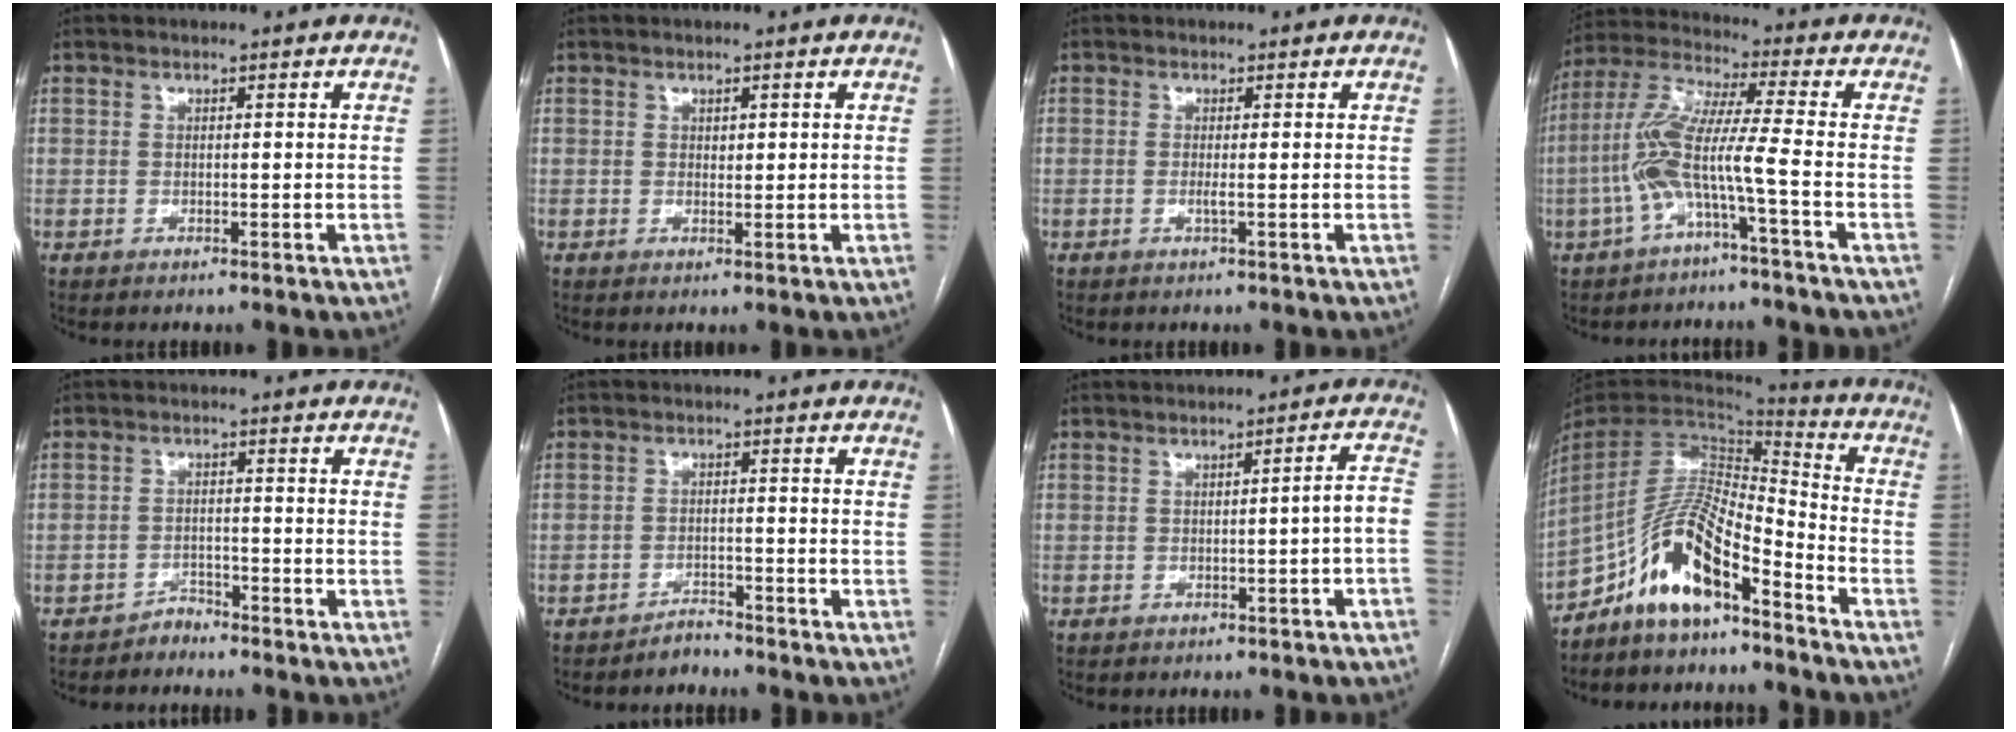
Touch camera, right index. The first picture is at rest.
{"total": 1.1, "force": [0.4, 0.7, 0.8], "torque": [-0.009, -0.002, 0.007]}
{"total": 0.9, "force": [-0.1, -0.1, 0.9], "torque": [-0.021, -0.002, -0.003]}
{"total": 9.2, "force": [-3.2, -0.3, 8.6], "torque": [-0.192, 0.021, -0.068]}
{"total": 2.0, "force": [-1.8, 0.7, -0.4], "torque": [0.013, 0.002, -0.031]}
{"total": 2.2, "force": [-2.1, 0.7, -0.3], "torque": [0.009, 0.001, -0.033]}
{"total": 3.6, "force": [-1.0, -0.2, 3.5], "torque": [-0.041, 0.013, -0.012]}
{"total": 12.6, "force": [-9.0, 3.1, 8.3], "torque": [-0.160, 0.021, -0.166]}